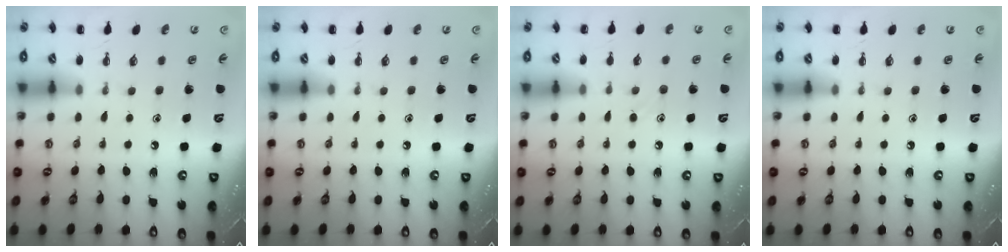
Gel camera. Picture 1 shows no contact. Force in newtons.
{"total": 0.0}
{"total": 6.8, "press": 6.5, "slide": 2.0}
{"total": 0.0}